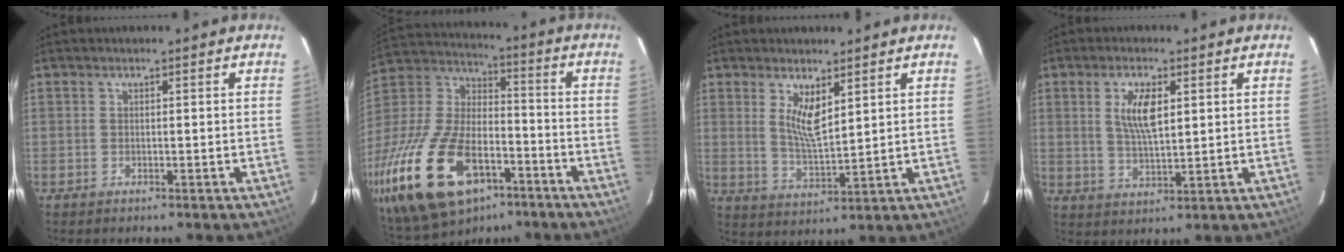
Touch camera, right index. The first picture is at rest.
{"total": 32.1, "force": [-16.9, 16.8, 21.5], "torque": [-0.468, -0.027, -0.278]}
{"total": 6.2, "force": [2.9, 1.9, 5.1], "torque": [-0.093, -0.013, 0.060]}
{"total": 6.8, "force": [2.1, 2.6, 6.0], "torque": [-0.110, 0.000, 0.043]}